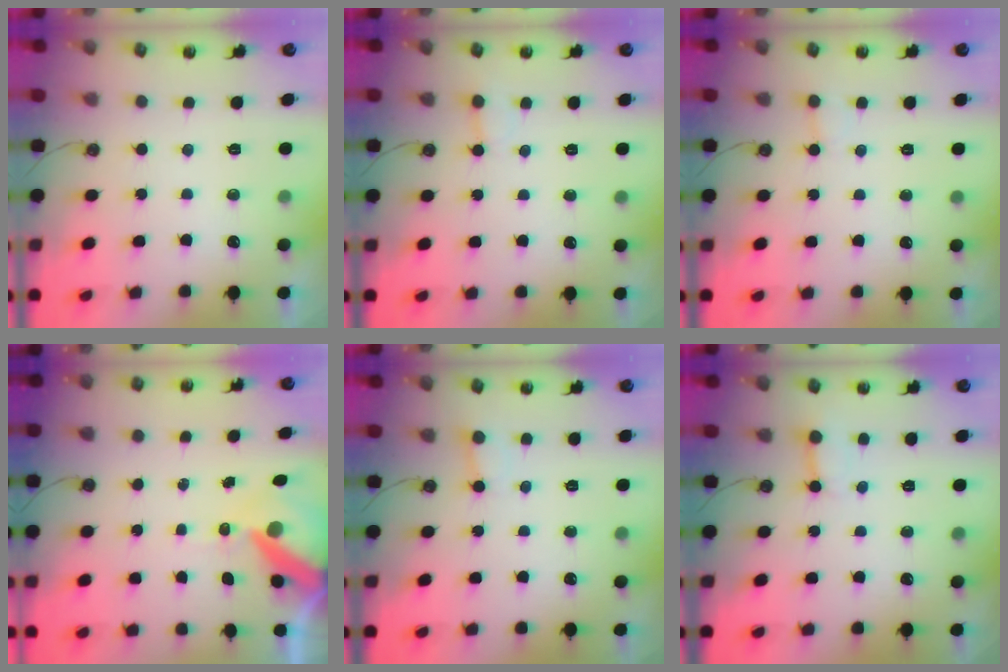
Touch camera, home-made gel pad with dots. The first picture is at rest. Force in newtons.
{"total": 2.5, "press": 2.4, "slide": 0.5}
{"total": 3.4, "press": 3.4, "slide": 0.3}
{"total": 11.1, "press": 11.0, "slide": 1.3}
{"total": 3.9, "press": 3.9, "slide": 0.3}
{"total": 3.3, "press": 3.3, "slide": 0.2}